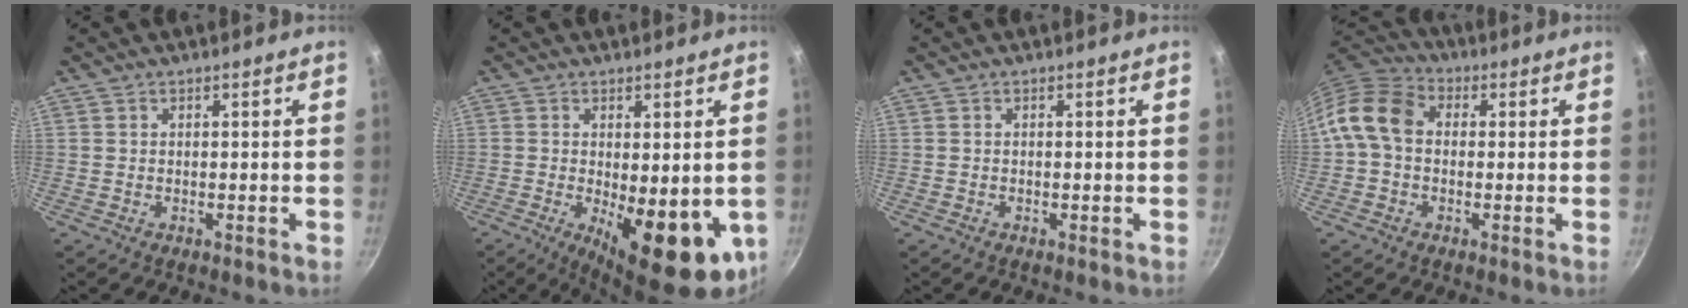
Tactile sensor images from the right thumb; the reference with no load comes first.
{"total": 14.1, "force": [-2.7, 5.4, 12.7], "torque": [-0.151, -0.016, -0.022]}
{"total": 0.0}
{"total": 9.4, "force": [0.4, 7.2, 6.0], "torque": [-0.096, 0.025, -0.014]}